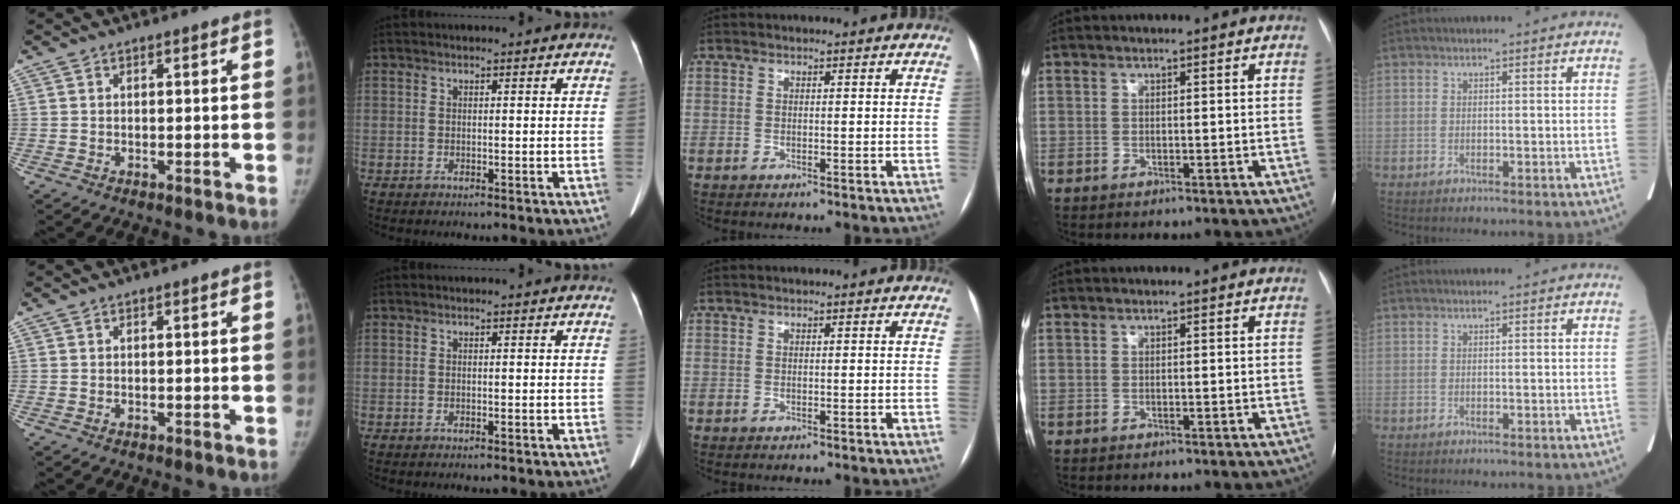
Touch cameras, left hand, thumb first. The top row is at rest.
{}